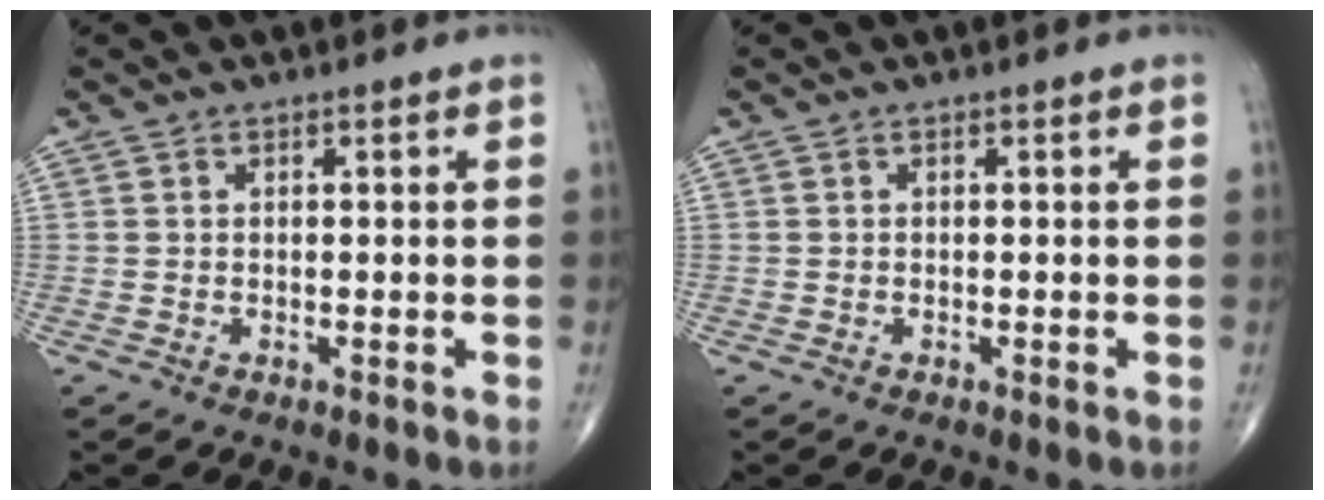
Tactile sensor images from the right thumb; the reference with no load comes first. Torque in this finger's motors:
{"motor_torque": [0.15, -0.06, 0.05, 0.13, 0.01]}